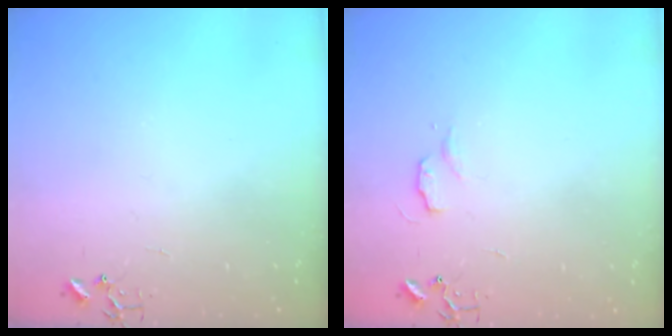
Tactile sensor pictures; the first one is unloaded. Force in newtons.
{"total": 4.9, "press": 4.9, "slide": 0.6}